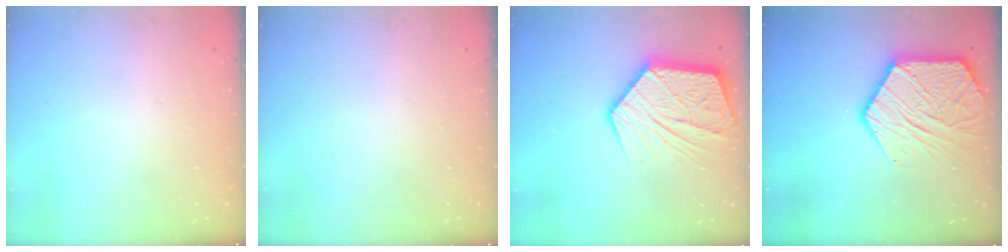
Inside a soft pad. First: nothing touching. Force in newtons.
{"total": 0.0}
{"total": 18.8, "press": 18.7, "slide": 1.8}
{"total": 16.8, "press": 16.8, "slide": 1.3}